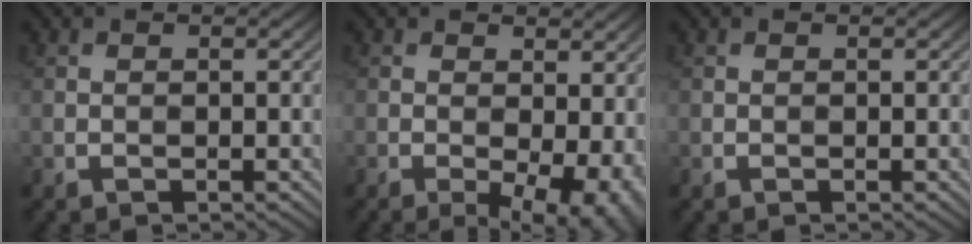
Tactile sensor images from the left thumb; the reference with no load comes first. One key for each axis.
{"total": 8.3, "fx": -1.8, "fy": 3.9, "fz": 7.1, "tx": -0.093, "ty": -0.010, "tz": -0.018}
{"total": 0.0}